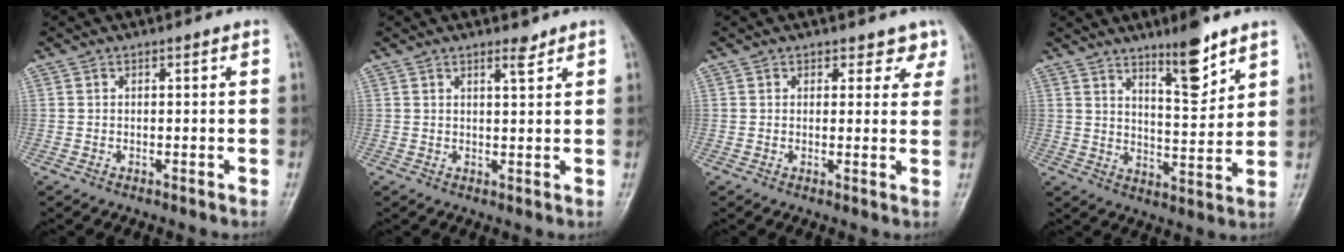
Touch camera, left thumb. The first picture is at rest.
{"total": 2.2, "force": [1.7, 0.5, 1.2], "torque": [-0.015, -0.013, 0.027]}
{"total": 3.6, "force": [2.7, 2.4, 0.2], "torque": [0.030, -0.017, 0.019]}
{"total": 9.5, "force": [6.5, 2.3, 6.6], "torque": [-0.087, -0.053, 0.107]}